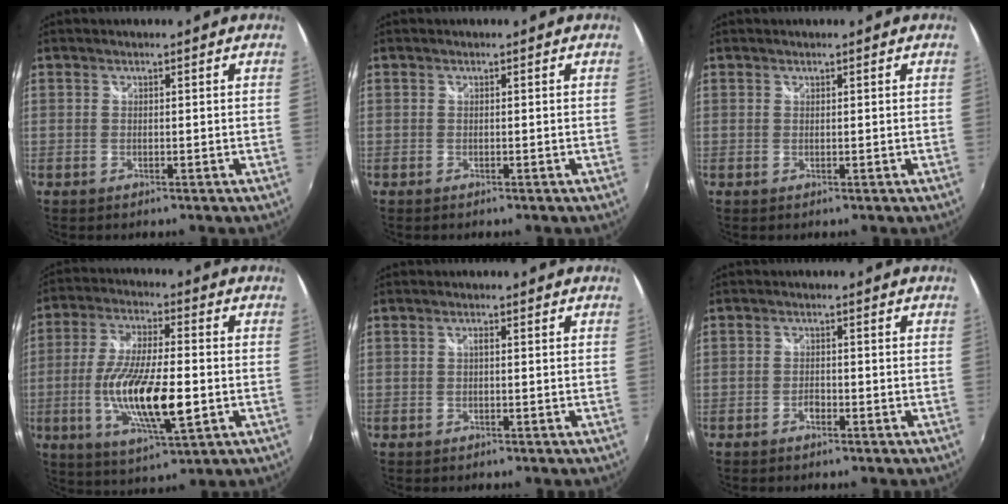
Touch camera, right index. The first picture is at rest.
{"total": 0.0}
{"total": 0.0}
{"total": 16.0, "force": [-3.3, 4.2, 15.1], "torque": [-0.295, -0.019, -0.059]}
{"total": 0.8, "force": [0.0, 0.2, 0.8], "torque": [-0.014, 0.004, -0.003]}
{"total": 1.4, "force": [-1.0, 0.8, 0.6], "torque": [-0.012, 0.002, -0.018]}